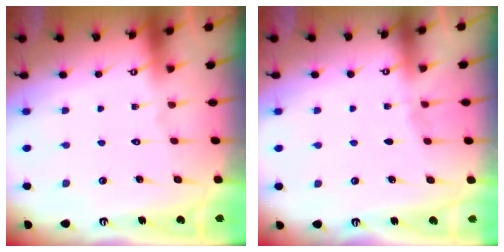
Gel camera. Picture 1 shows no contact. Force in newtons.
{"total": 1.5, "press": 1.4, "slide": 0.3}